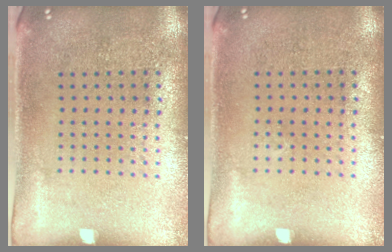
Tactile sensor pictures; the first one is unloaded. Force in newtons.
{"total": 0.0}